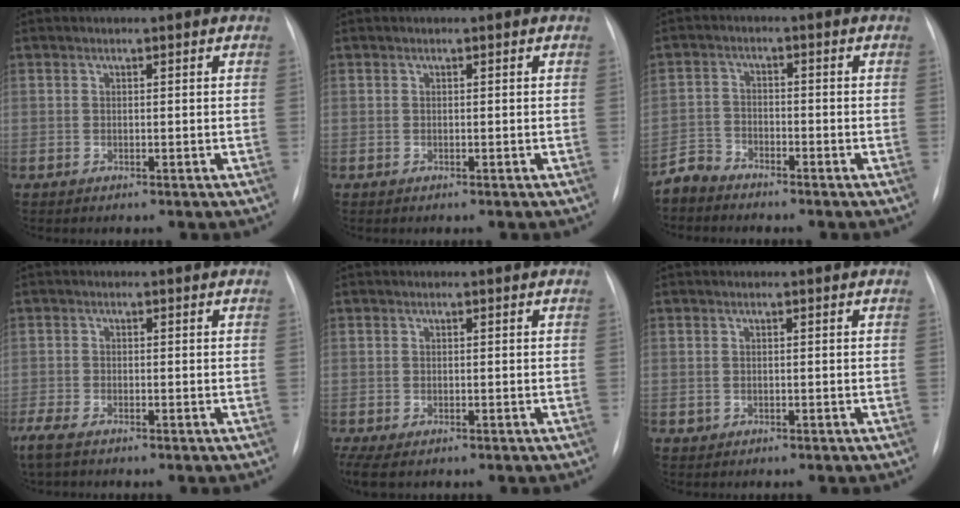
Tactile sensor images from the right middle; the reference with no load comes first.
{"total": 0.0}
{"total": 3.3, "force": [-3.2, 1.0, -0.4], "torque": [0.010, -0.007, -0.065]}
{"total": 4.8, "force": [-3.6, 1.5, 2.8], "torque": [-0.067, -0.015, -0.066]}
{"total": 4.7, "force": [-2.7, 2.4, 3.0], "torque": [-0.070, -0.013, -0.040]}
{"total": 0.5, "force": [-0.1, 0.5, 0.1], "torque": [0.000, 0.003, -0.002]}